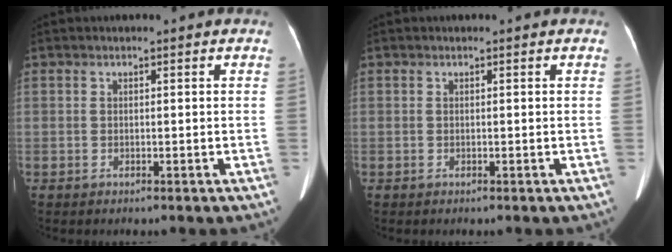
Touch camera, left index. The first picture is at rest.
{"total": 0.0}